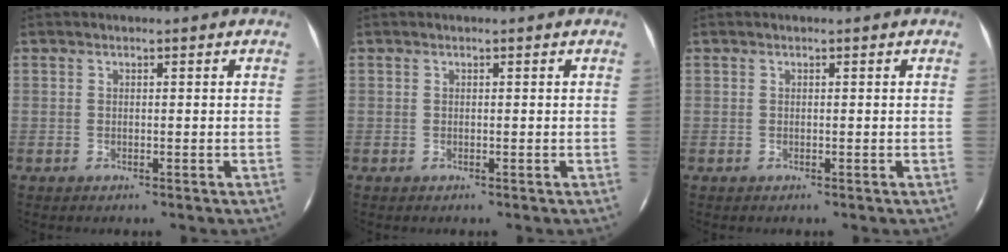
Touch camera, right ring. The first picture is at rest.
{"total": 0.0}
{"total": 0.0}